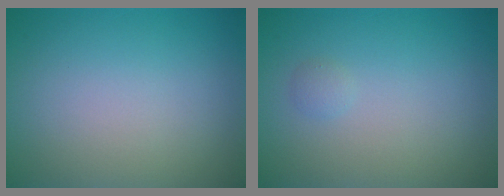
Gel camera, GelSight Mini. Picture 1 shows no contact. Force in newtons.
{"total": 0.6, "press": 0.6, "slide": 0.0}